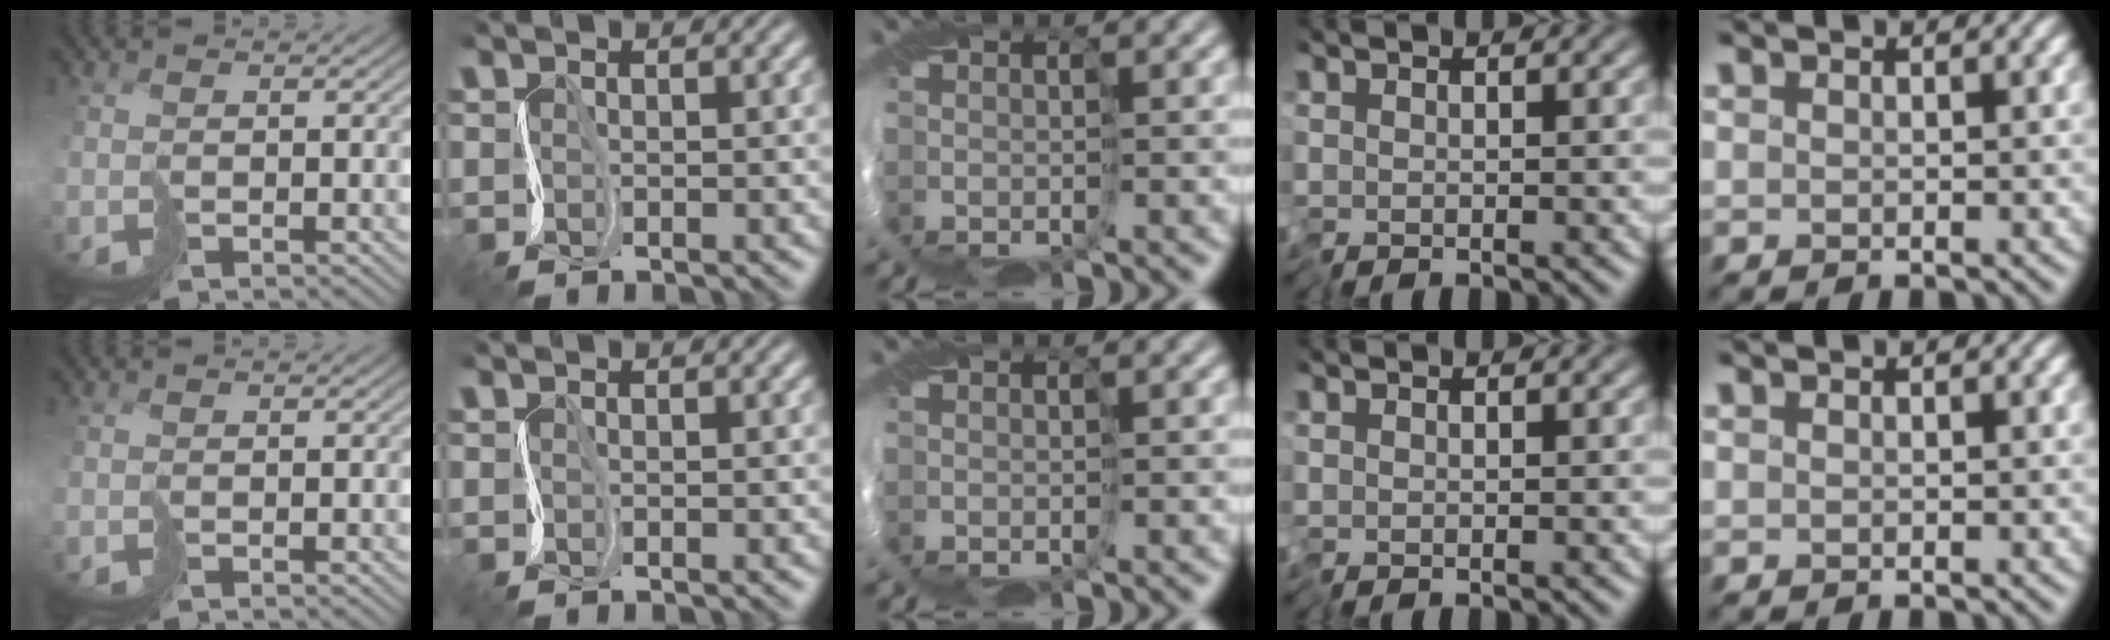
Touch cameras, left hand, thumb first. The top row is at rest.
{}